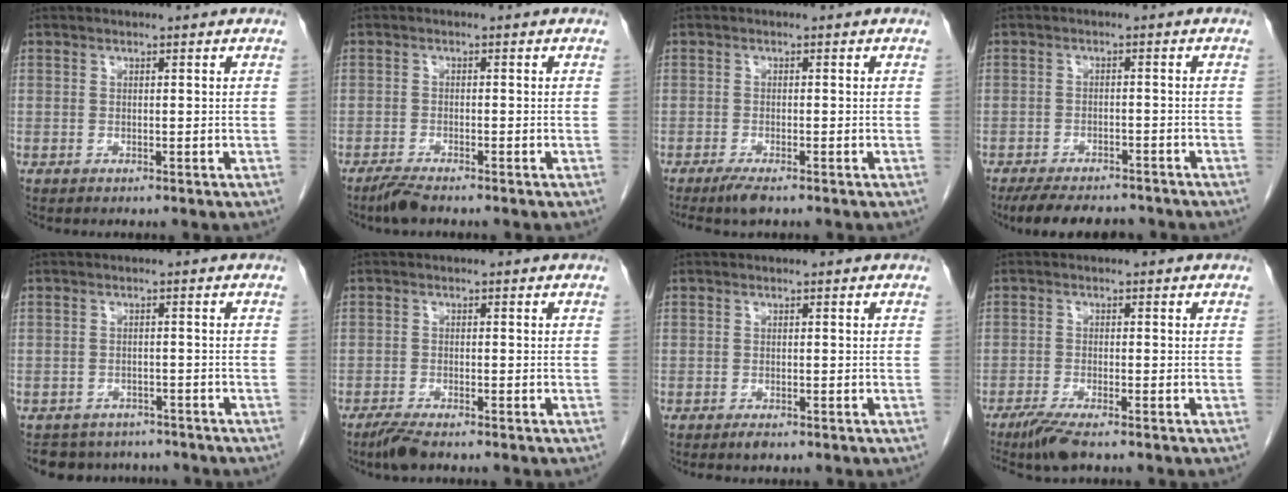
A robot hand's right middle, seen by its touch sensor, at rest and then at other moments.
{"total": 2.6, "force": [-2.2, 0.2, 1.3], "torque": [-0.034, -0.007, -0.043]}
{"total": 3.0, "force": [-2.3, 0.4, 2.0], "torque": [-0.040, -0.008, -0.042]}
{"total": 10.4, "force": [-9.1, 3.1, 4.0], "torque": [-0.066, -0.005, -0.126]}
{"total": 7.5, "force": [-6.7, 3.1, 0.8], "torque": [-0.013, 0.008, -0.083]}
{"total": 2.9, "force": [-2.4, 0.3, 1.6], "torque": [-0.038, -0.008, -0.046]}
{"total": 1.0, "force": [-0.8, 0.2, 0.6], "torque": [-0.013, -0.002, -0.011]}
{"total": 4.6, "force": [-3.6, 0.2, 3.0], "torque": [-0.058, -0.013, -0.066]}